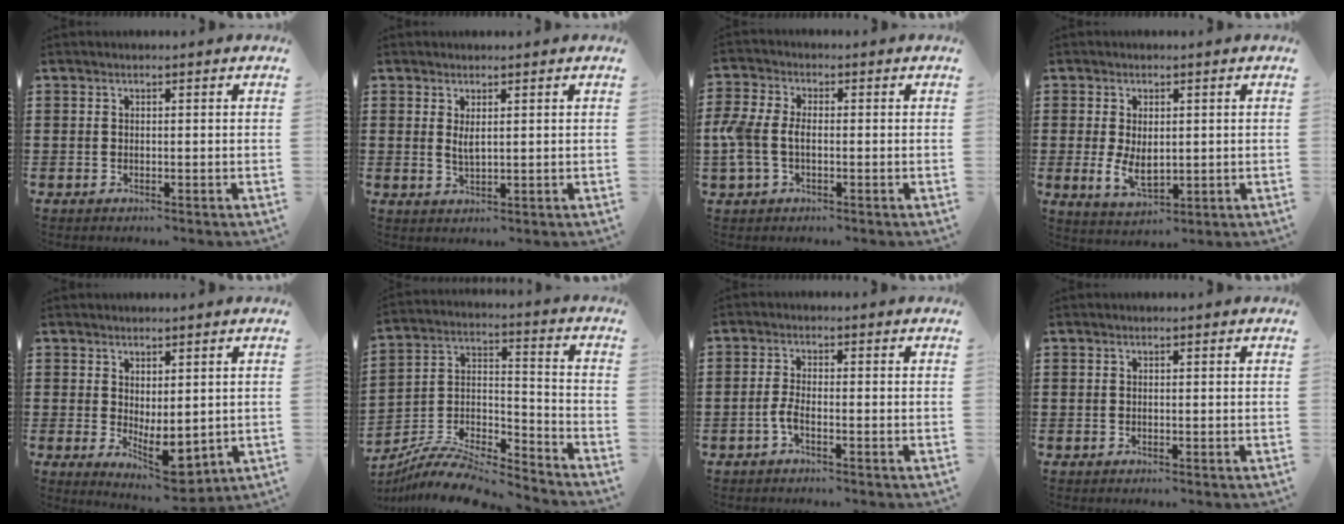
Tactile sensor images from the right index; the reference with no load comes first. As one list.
[{"total": 2.1, "force": [1.1, 0.6, 1.7], "torque": [-0.035, 0.001, 0.019]}, {"total": 4.7, "force": [-0.9, 2.9, 3.6], "torque": [-0.102, -0.004, -0.027]}, {"total": 4.6, "force": [0.0, 2.8, 3.6], "torque": [-0.069, 0.002, 0.000]}, {"total": 4.7, "force": [-0.4, 2.3, 4.0], "torque": [-0.063, 0.002, -0.003]}, {"total": 9.6, "force": [-9.0, 2.0, 2.8], "torque": [-0.053, 0.018, -0.179]}, {"total": 2.5, "force": [-1.2, 0.6, 2.1], "torque": [-0.052, -0.003, -0.026]}, {"total": 0.0}]